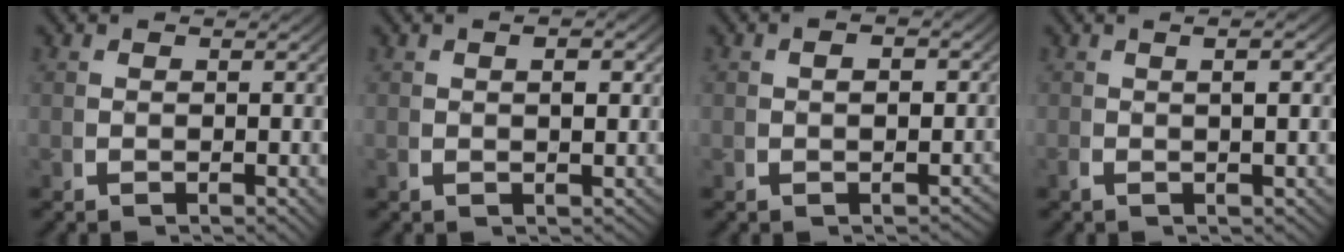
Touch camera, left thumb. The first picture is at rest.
{"total": 1.7, "force": [0.3, 1.1, 1.3], "torque": [-0.020, -0.002, 0.007]}
{"total": 2.1, "force": [-1.0, 1.4, 1.3], "torque": [-0.011, -0.004, -0.015]}
{"total": 2.1, "force": [0.2, 0.6, 2.0], "torque": [-0.036, 0.003, 0.002]}